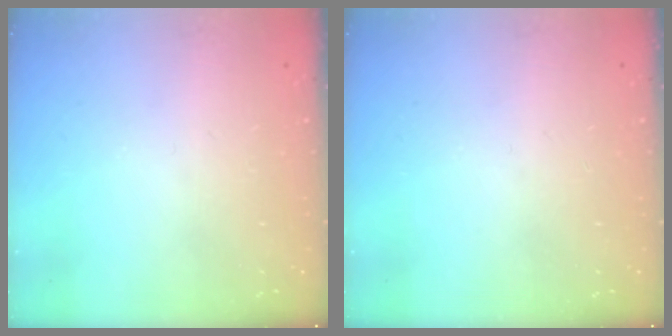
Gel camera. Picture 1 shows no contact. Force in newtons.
{"total": 0.0}